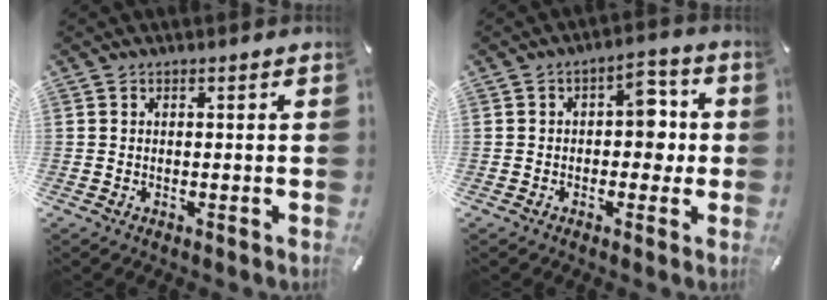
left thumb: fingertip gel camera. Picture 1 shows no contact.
{"total": 7.7, "force": [0.1, 5.0, 5.9], "torque": [-0.063, 0.002, -0.009]}